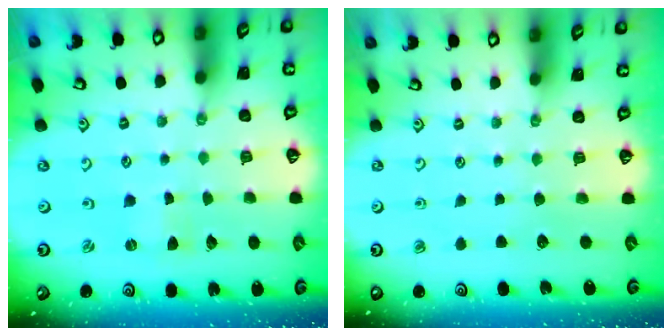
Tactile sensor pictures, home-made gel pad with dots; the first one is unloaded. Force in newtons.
{"total": 0.0}